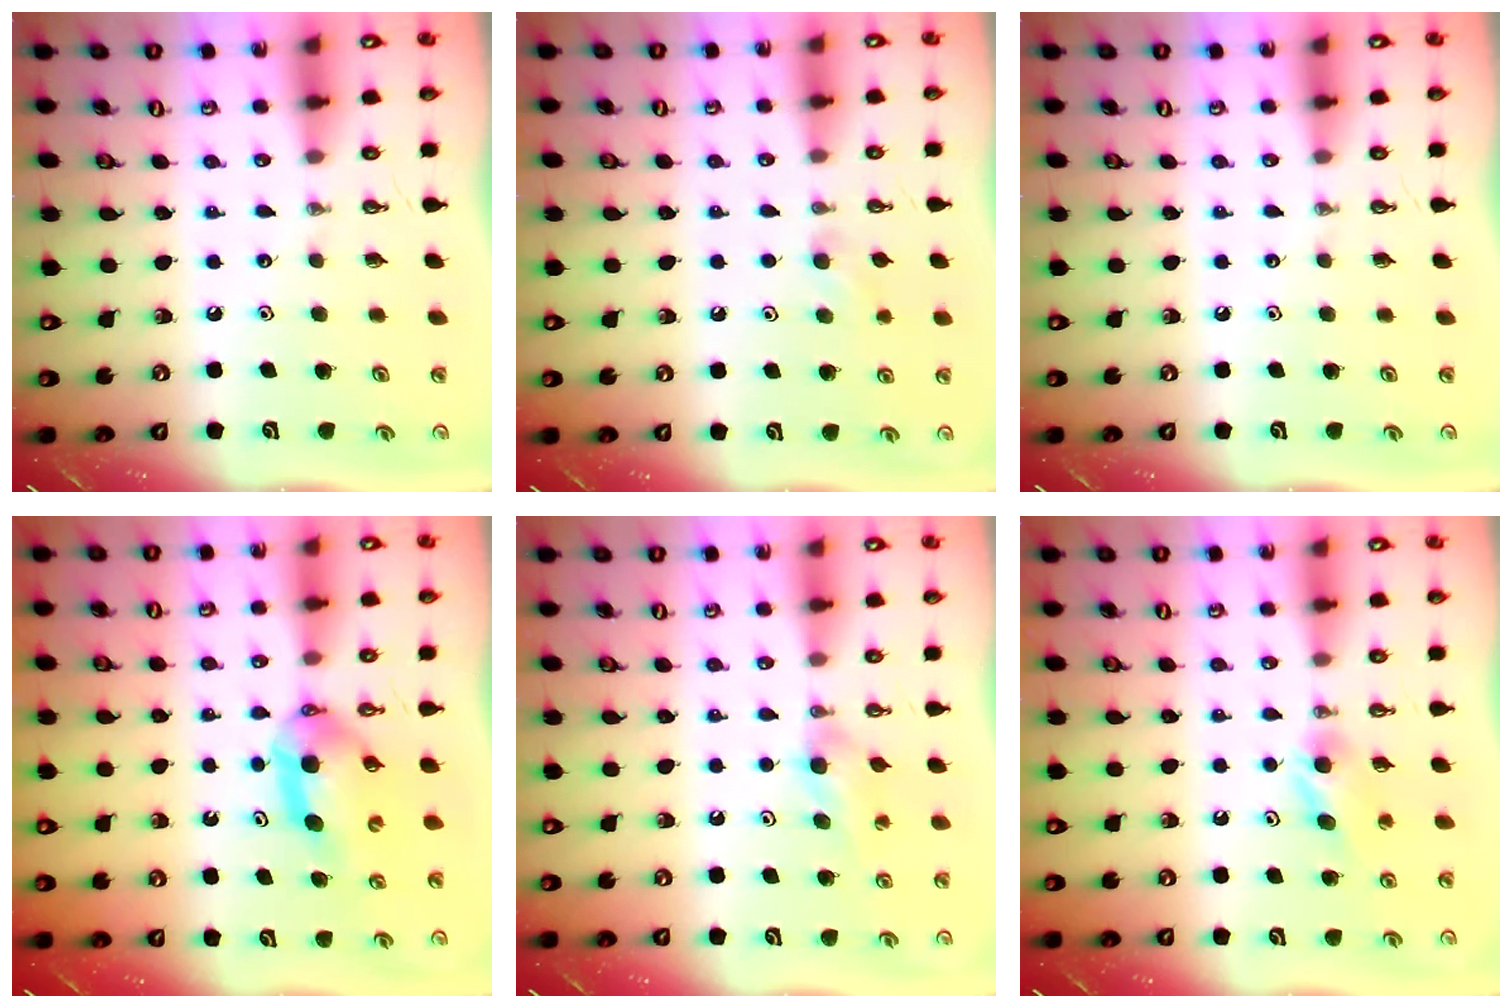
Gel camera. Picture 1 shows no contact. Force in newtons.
{"total": 4.3, "press": 4.1, "slide": 1.3}
{"total": 0.0}
{"total": 6.2, "press": 6.1, "slide": 1.0}
{"total": 4.7, "press": 4.7, "slide": 0.2}
{"total": 4.7, "press": 4.6, "slide": 1.1}